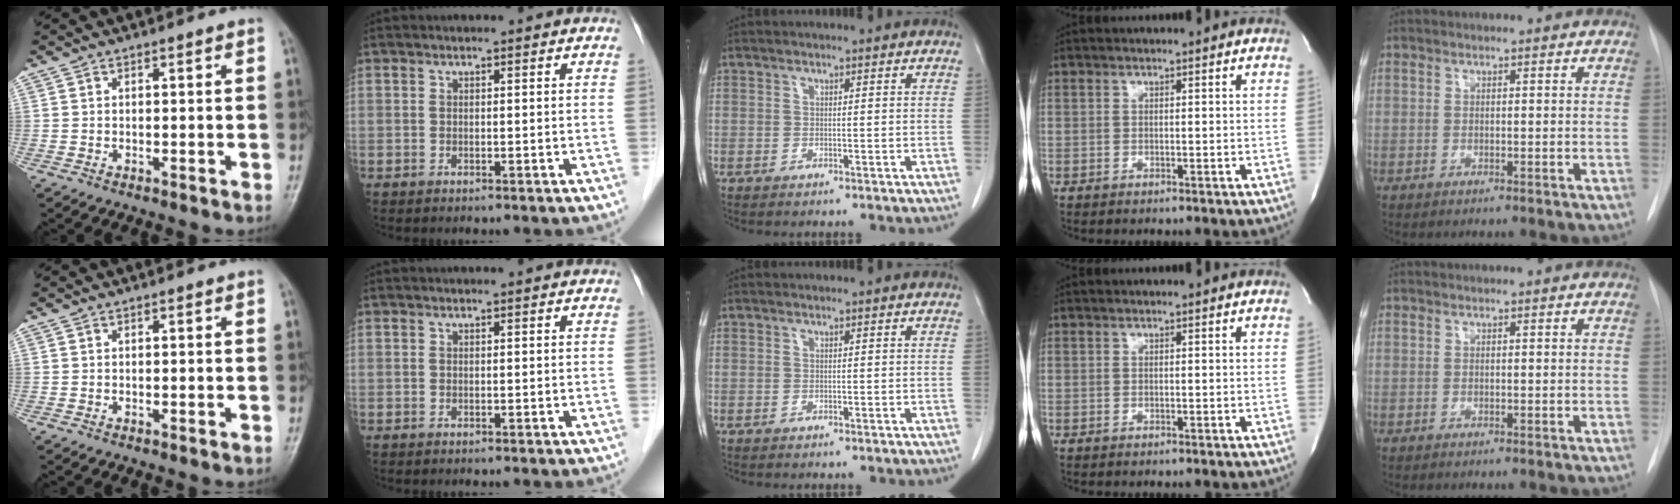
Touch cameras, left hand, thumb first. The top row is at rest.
{}